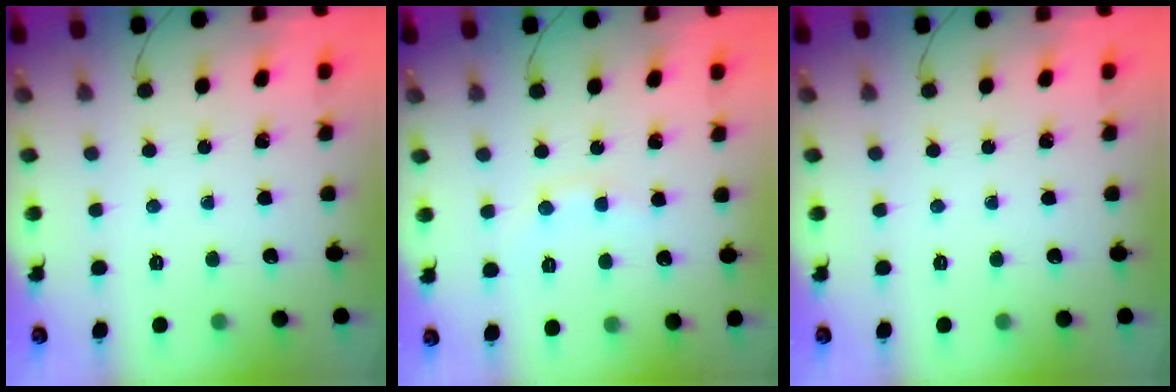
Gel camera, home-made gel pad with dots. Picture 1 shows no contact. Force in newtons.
{"total": 4.9, "press": 4.8, "slide": 1.1}
{"total": 0.0}